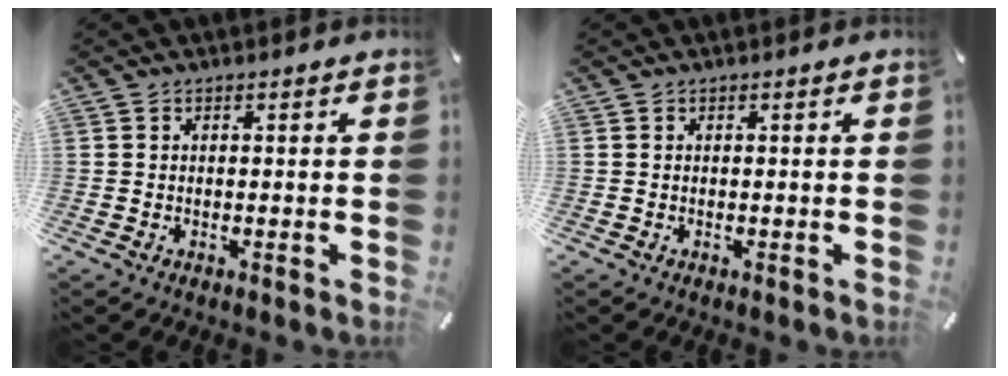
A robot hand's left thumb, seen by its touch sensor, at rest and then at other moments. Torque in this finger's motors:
{"motor_torque": [0.00, 0.00, 0.00, 0.00, 0.00]}